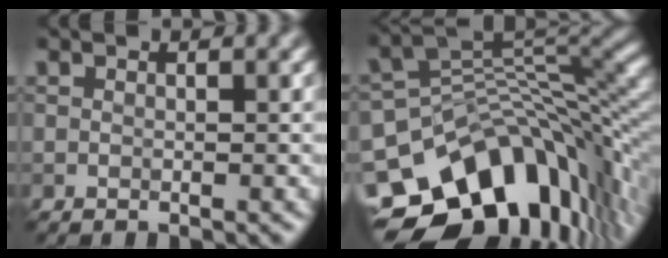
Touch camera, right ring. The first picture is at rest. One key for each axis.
{"total": 13.5, "fx": -7.2, "fy": 7.8, "fz": 8.3, "tx": -0.147, "ty": 0.001, "tz": -0.116}